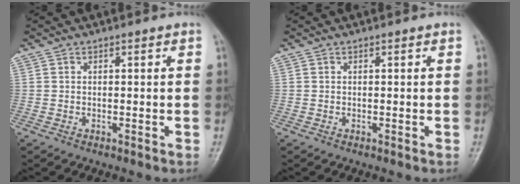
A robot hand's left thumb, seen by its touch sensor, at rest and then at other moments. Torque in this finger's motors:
{"motor_torque": [0.13, -0.08, -0.02, 0.10, 0.06]}